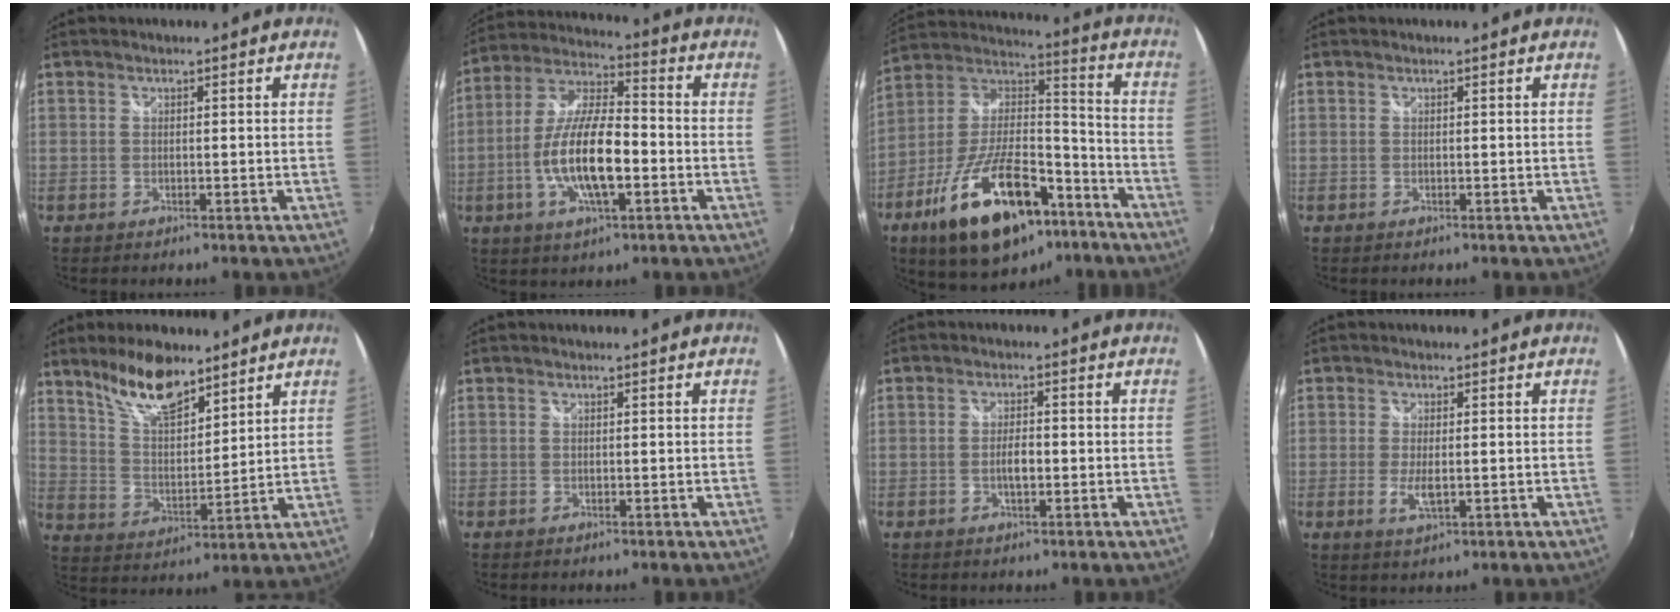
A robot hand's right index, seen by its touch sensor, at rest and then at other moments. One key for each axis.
{"total": 14.6, "fx": -3.8, "fy": 4.9, "fz": 13.2, "tx": -0.265, "ty": -0.002, "tz": -0.071}
{"total": 25.9, "fx": -13.9, "fy": 11.6, "fz": 18.5, "tx": -0.337, "ty": -0.007, "tz": -0.217}
{"total": 0.0}
{"total": 12.1, "fx": 9.0, "fy": 4.1, "fz": 6.9, "tx": -0.122, "ty": 0.004, "tz": 0.171}
{"total": 0.0}
{"total": 2.9, "fx": -0.7, "fy": 1.2, "fz": 2.6, "tx": -0.047, "ty": 0.000, "tz": -0.012}
{"total": 3.7, "fx": -0.7, "fy": 1.2, "fz": 3.4, "tx": -0.067, "ty": -0.009, "tz": -0.011}